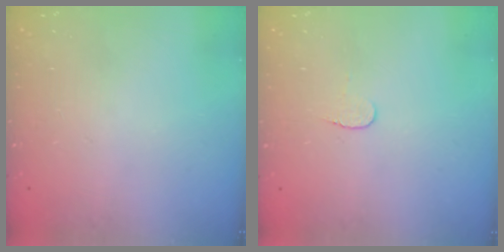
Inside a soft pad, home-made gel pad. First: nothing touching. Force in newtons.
{"total": 3.3, "press": 3.3, "slide": 0.3}